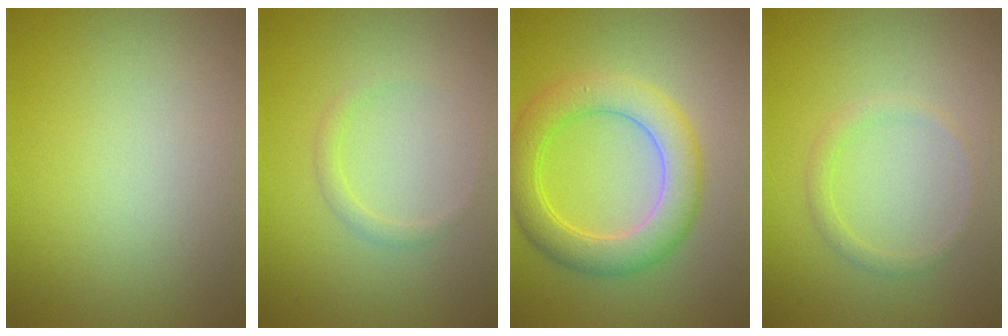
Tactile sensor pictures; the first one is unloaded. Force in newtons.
{"total": 1.0, "press": 1.0, "slide": 0.0}
{"total": 5.4, "press": 5.4, "slide": 0.1}
{"total": 1.2, "press": 1.2, "slide": 0.0}